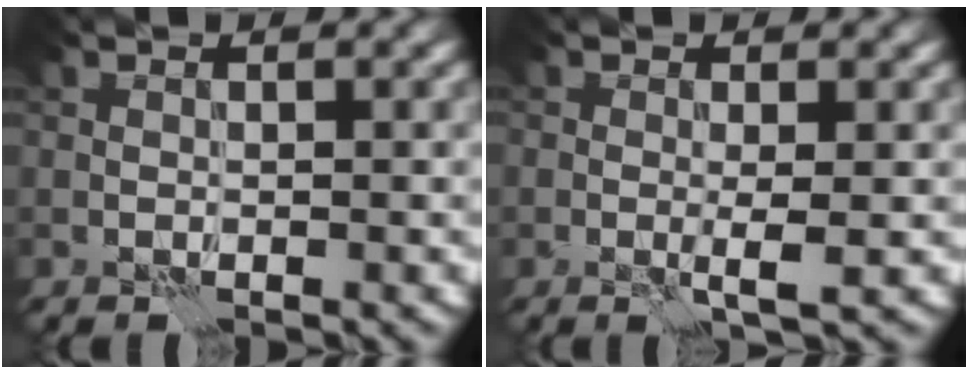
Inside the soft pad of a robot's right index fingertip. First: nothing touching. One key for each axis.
{"total": 1.7, "fx": -0.3, "fy": 0.0, "fz": 1.7, "tx": -0.029, "ty": -0.004, "tz": -0.007}